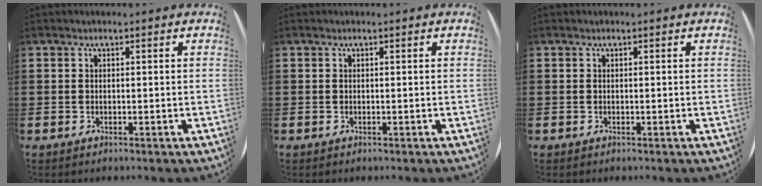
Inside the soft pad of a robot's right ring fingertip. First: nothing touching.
{"total": 0.0}
{"total": 0.0}